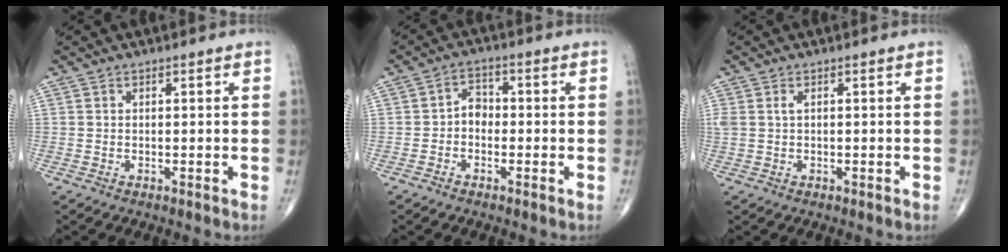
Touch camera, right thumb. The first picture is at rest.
{"total": 3.5, "force": [-0.7, 2.7, 2.1], "torque": [-0.014, 0.018, -0.025]}
{"total": 1.9, "force": [0.6, 1.0, 1.4], "torque": [-0.041, 0.011, 0.015]}